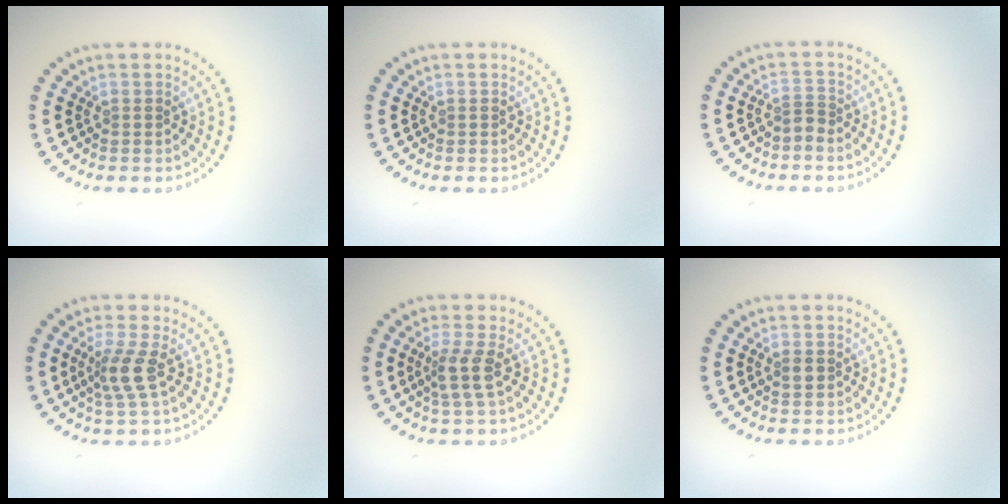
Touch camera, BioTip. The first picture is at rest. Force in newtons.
{"total": 0.0}
{"total": 1.0, "press": 0.6, "slide": 0.8}
{"total": 2.8, "press": 2.1, "slide": 1.8}
{"total": 2.4, "press": 2.0, "slide": 1.4}
{"total": 1.2, "press": 1.2, "slide": 0.1}